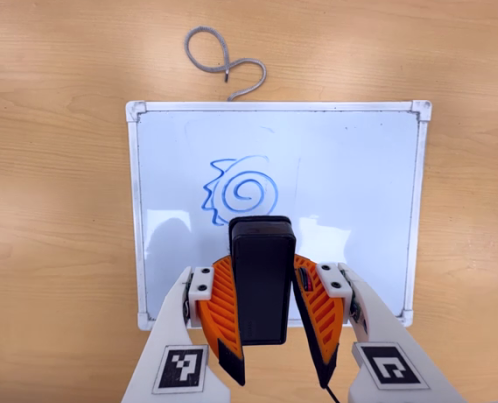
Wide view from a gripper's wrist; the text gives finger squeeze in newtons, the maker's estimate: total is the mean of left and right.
{"total": 7.9, "left": 6.4, "right": 9.3}